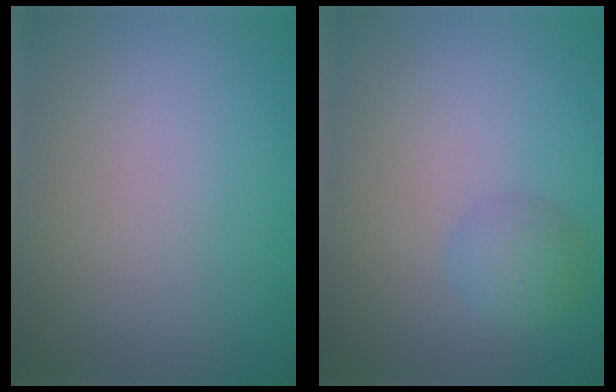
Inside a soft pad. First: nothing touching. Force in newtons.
{"total": 1.9, "press": 1.9, "slide": 0.1}